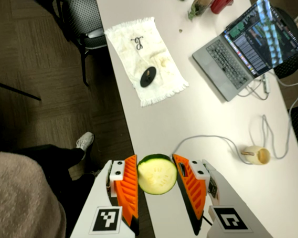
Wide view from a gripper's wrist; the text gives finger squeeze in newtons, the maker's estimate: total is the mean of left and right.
{"total": 9.4, "left": 9.3, "right": 9.6}